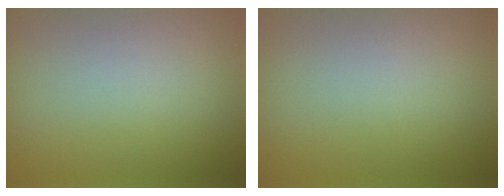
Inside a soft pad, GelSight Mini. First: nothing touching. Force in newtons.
{"total": 0.0}